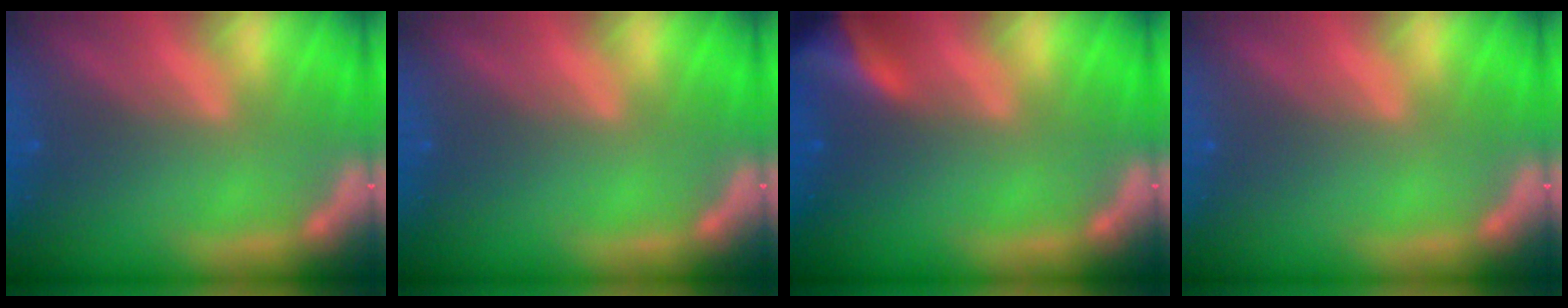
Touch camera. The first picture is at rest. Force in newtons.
{"total": 0.0}
{"total": 5.9}
{"total": 0.0}